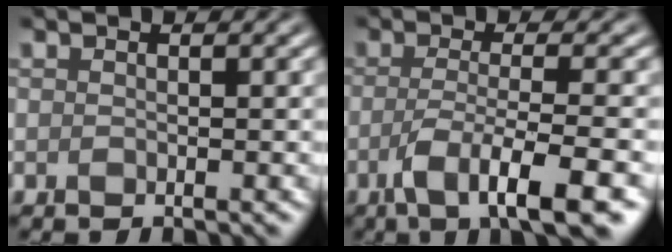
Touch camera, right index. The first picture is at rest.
{"total": 6.8, "force": [-2.7, 1.4, 6.1], "torque": [-0.100, -0.010, -0.052]}